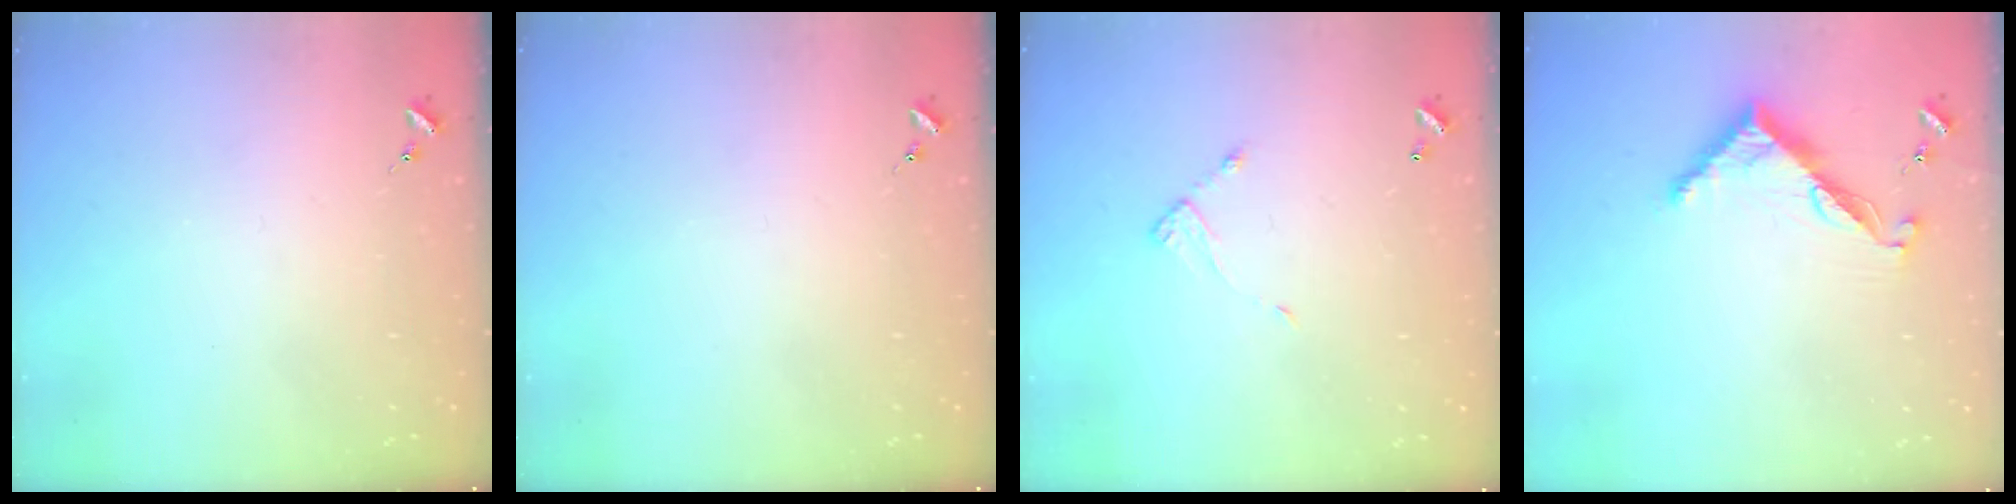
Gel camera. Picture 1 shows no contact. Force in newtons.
{"total": 0.0}
{"total": 4.9, "press": 4.9, "slide": 0.4}
{"total": 8.7, "press": 8.7, "slide": 0.6}